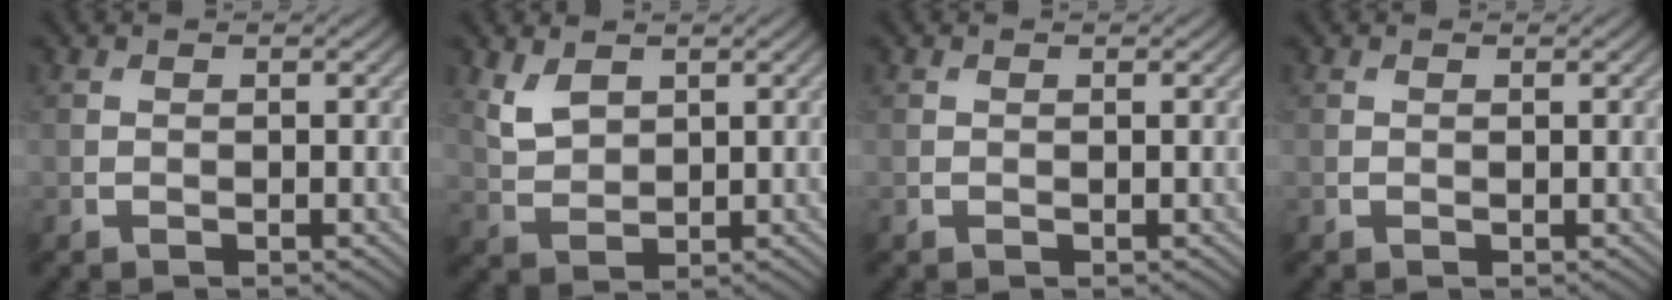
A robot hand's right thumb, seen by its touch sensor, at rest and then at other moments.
{"total": 3.7, "force": [2.1, 2.1, 2.2], "torque": [-0.058, -0.004, 0.048]}
{"total": 0.0}
{"total": 0.0}